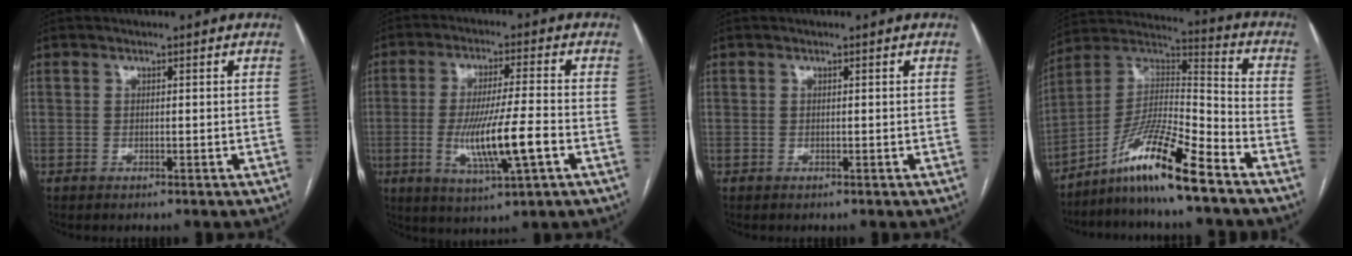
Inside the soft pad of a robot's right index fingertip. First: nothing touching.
{"total": 11.1, "force": [-2.8, 0.5, 10.7], "torque": [-0.203, -0.014, -0.048]}
{"total": 0.0}
{"total": 13.7, "force": [-9.6, 0.3, 9.8], "torque": [-0.186, 0.010, -0.176]}